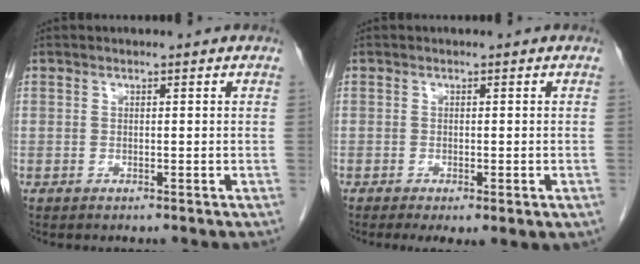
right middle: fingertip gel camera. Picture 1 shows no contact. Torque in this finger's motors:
{"motor_torque": [1.35, -0.79, 0.23, 0.11]}